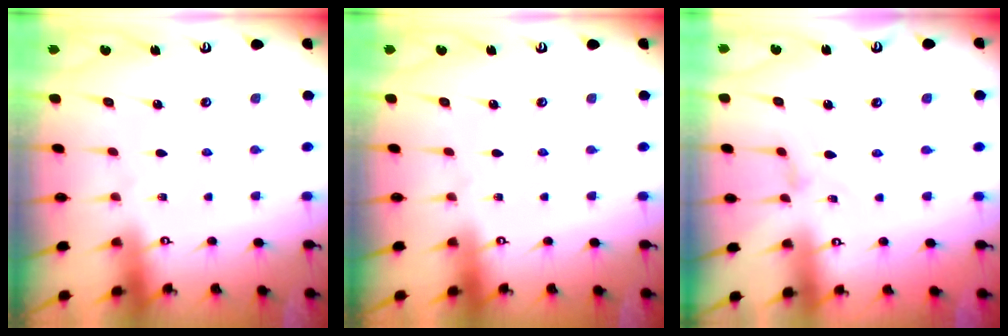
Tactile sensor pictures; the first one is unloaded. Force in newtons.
{"total": 0.0}
{"total": 0.7, "press": 0.6, "slide": 0.3}